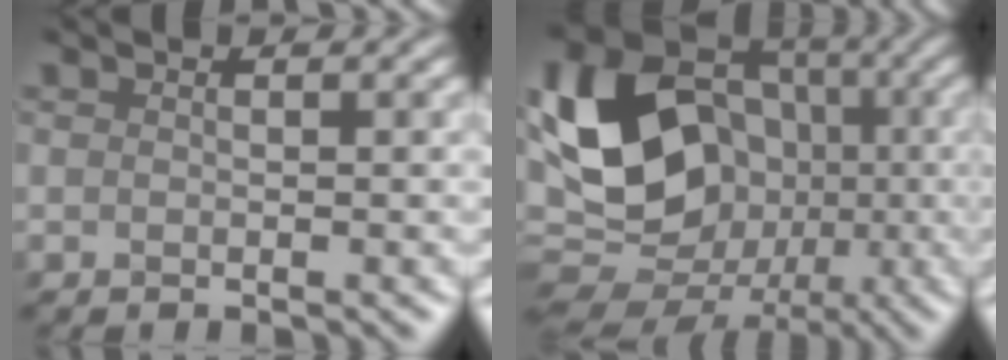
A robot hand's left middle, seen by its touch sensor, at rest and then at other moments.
{"total": 14.5, "force": [-1.9, 11.6, 8.5], "torque": [-0.178, -0.011, 0.001]}